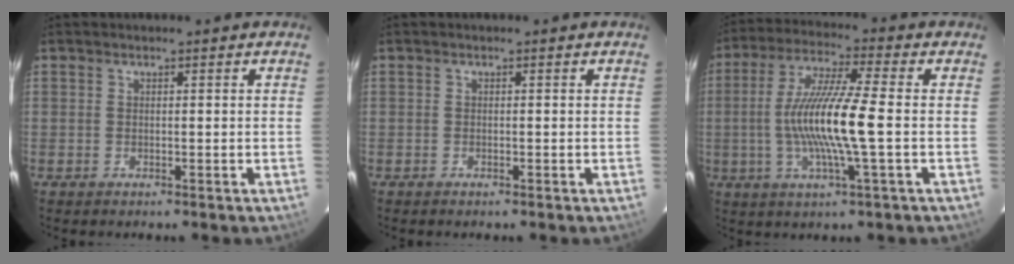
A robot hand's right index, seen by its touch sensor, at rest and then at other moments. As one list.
[{"total": 0.0}, {"total": 13.5, "force": [-1.6, 0.3, 13.5], "torque": [-0.258, -0.001, -0.031]}]